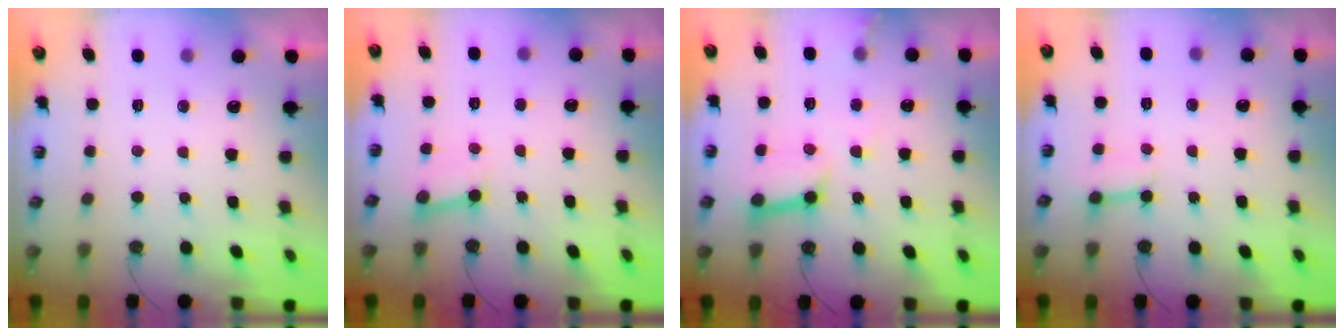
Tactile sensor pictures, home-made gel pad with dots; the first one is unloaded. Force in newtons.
{"total": 3.0, "press": 3.0, "slide": 0.1}
{"total": 10.9, "press": 10.8, "slide": 1.5}
{"total": 3.1, "press": 3.1, "slide": 0.1}